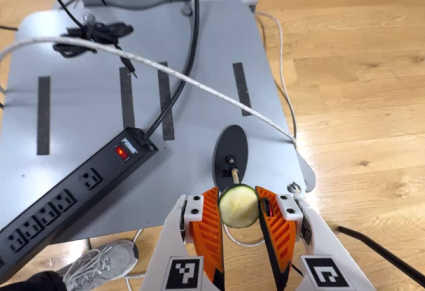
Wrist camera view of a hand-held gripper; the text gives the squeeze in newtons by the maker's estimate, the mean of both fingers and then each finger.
{"total": 9.6, "left": 9.9, "right": 9.4}